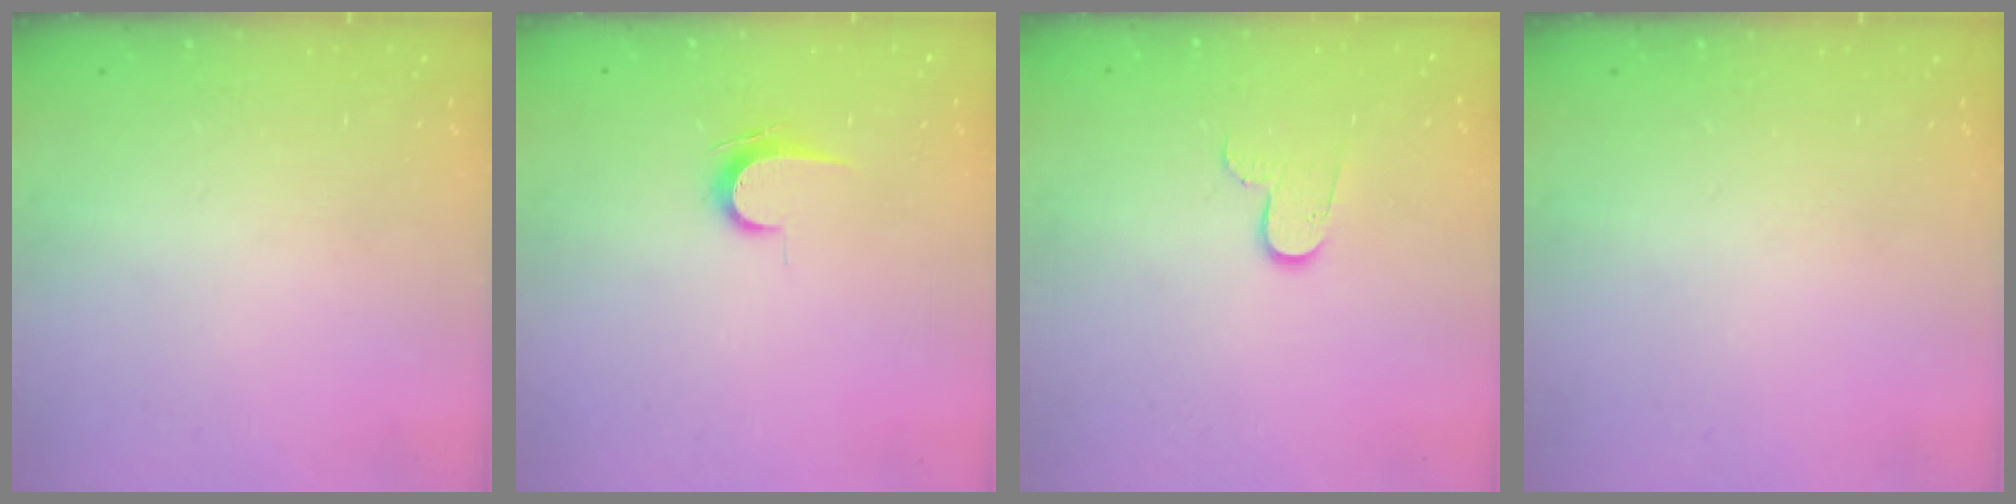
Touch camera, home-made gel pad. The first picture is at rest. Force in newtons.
{"total": 7.0, "press": 7.0, "slide": 0.8}
{"total": 6.7, "press": 6.7, "slide": 0.5}
{"total": 0.0}